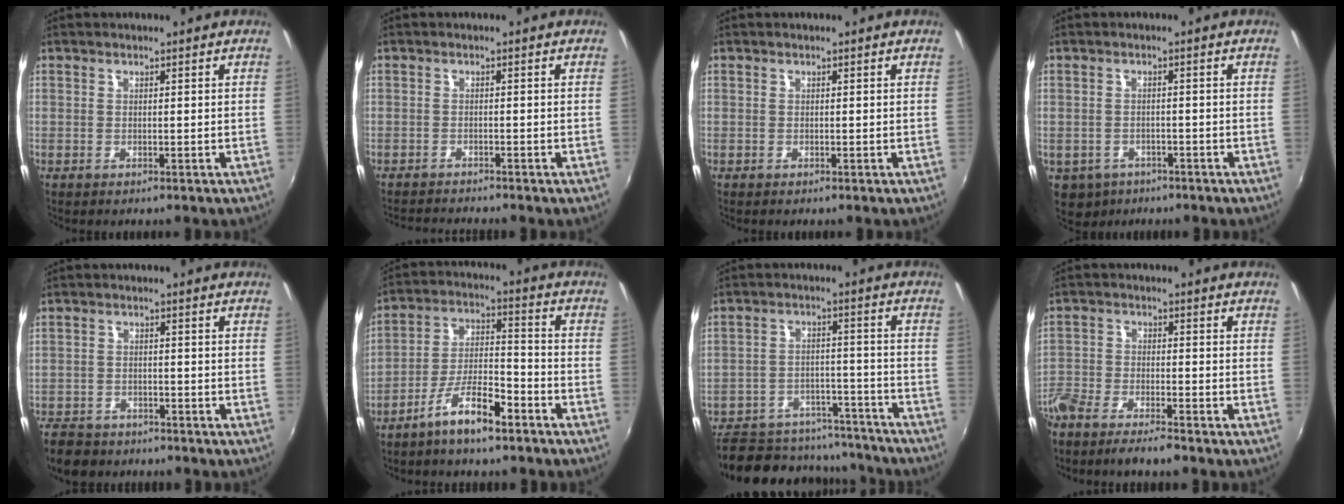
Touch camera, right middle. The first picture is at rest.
{"total": 4.3, "force": [-4.2, -0.3, 0.9], "torque": [-0.032, -0.015, -0.076]}
{"total": 0.0}
{"total": 6.7, "force": [-3.5, 5.2, 2.4], "torque": [-0.065, -0.015, -0.046]}
{"total": 8.8, "force": [-7.0, 4.5, 2.7], "torque": [-0.086, -0.007, -0.118]}
{"total": 9.3, "force": [-6.6, 2.4, 6.1], "torque": [-0.122, 0.010, -0.115]}
{"total": 22.2, "force": [-18.0, 9.6, 8.6], "torque": [-0.188, 0.009, -0.230]}
{"total": 8.2, "force": [-6.8, 1.5, 4.2], "torque": [-0.112, -0.019, -0.131]}